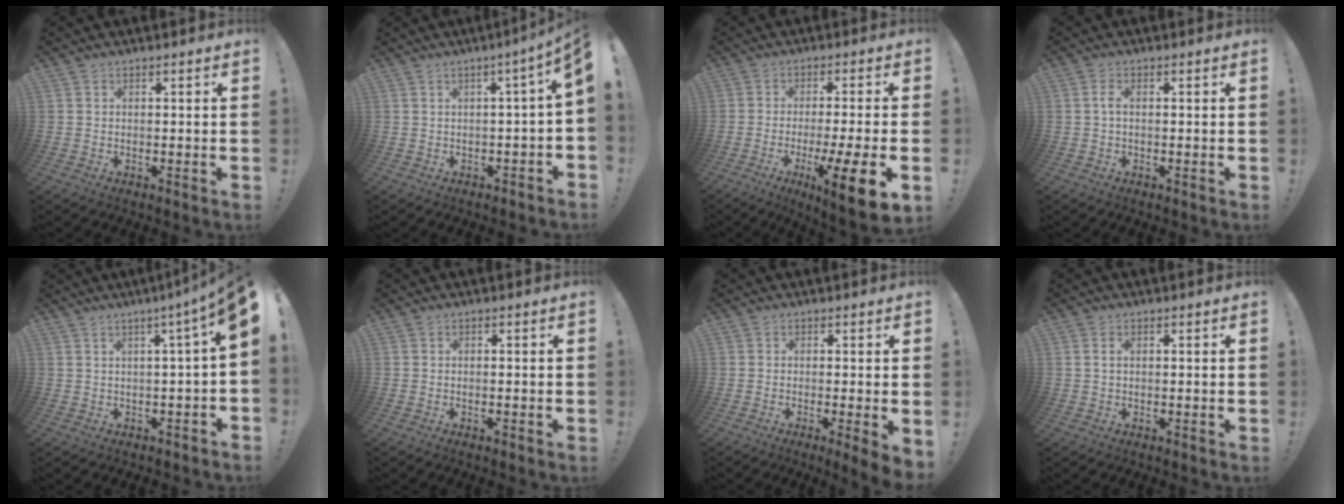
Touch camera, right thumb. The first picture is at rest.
{"total": 3.8, "force": [0.2, -0.2, 3.8], "torque": [-0.057, -0.010, 0.002]}
{"total": 13.6, "force": [-5.4, 1.0, 12.4], "torque": [-0.181, 0.021, -0.077]}
{"total": 2.2, "force": [-0.1, 0.8, 2.1], "torque": [-0.039, 0.006, -0.003]}
{"total": 6.8, "force": [1.6, -0.4, 6.5], "torque": [-0.089, -0.027, 0.023]}
{"total": 0.5, "force": [-0.3, 0.0, 0.4], "torque": [-0.007, 0.001, -0.005]}
{"total": 4.0, "force": [0.3, 0.3, 4.0], "torque": [-0.053, -0.009, 0.010]}
{"total": 1.4, "force": [0.4, 0.7, 1.1], "torque": [-0.015, 0.000, 0.006]}